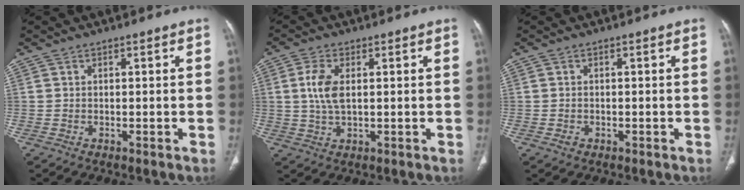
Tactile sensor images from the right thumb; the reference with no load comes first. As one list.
[{"total": 5.9, "force": [1.0, 2.9, 5.0], "torque": [-0.116, -0.001, 0.020]}, {"total": 1.1, "force": [-0.4, 0.9, 0.5], "torque": [-0.009, 0.005, -0.005]}]